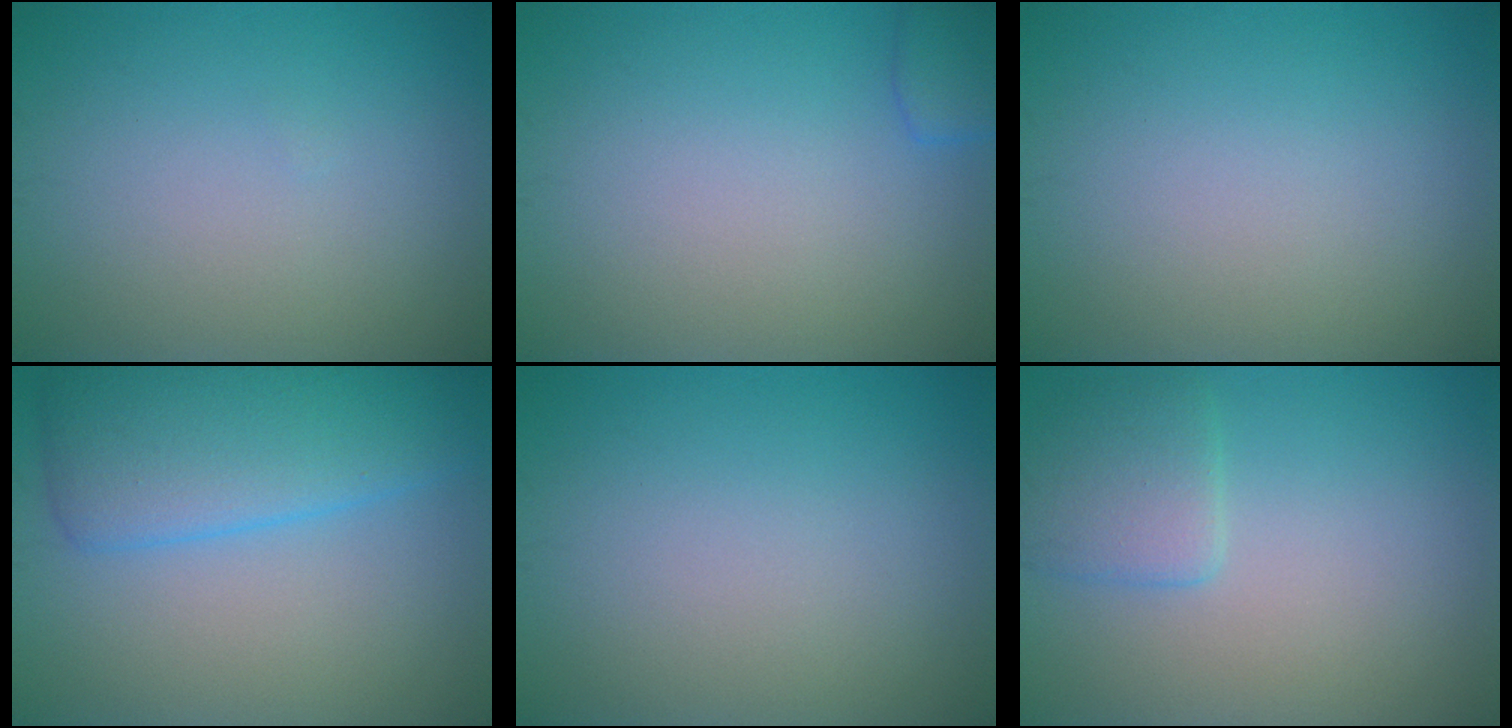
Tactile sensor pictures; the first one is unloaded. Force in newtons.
{"total": 1.9, "press": 1.9, "slide": 0.2}
{"total": 0.0}
{"total": 6.8, "press": 6.8, "slide": 0.3}
{"total": 0.0}
{"total": 2.7, "press": 2.7, "slide": 0.2}